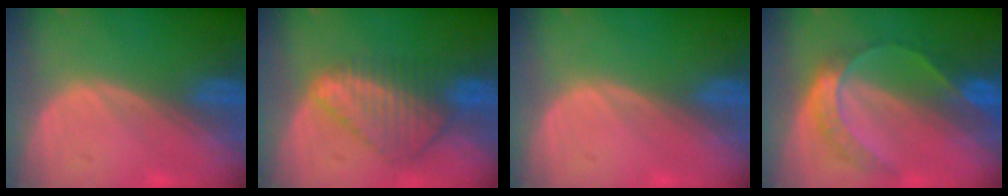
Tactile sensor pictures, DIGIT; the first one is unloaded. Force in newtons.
{"total": 8.1, "press": 7.2, "slide": 3.7}
{"total": 0.0}
{"total": 7.4, "press": 6.2, "slide": 4.0}